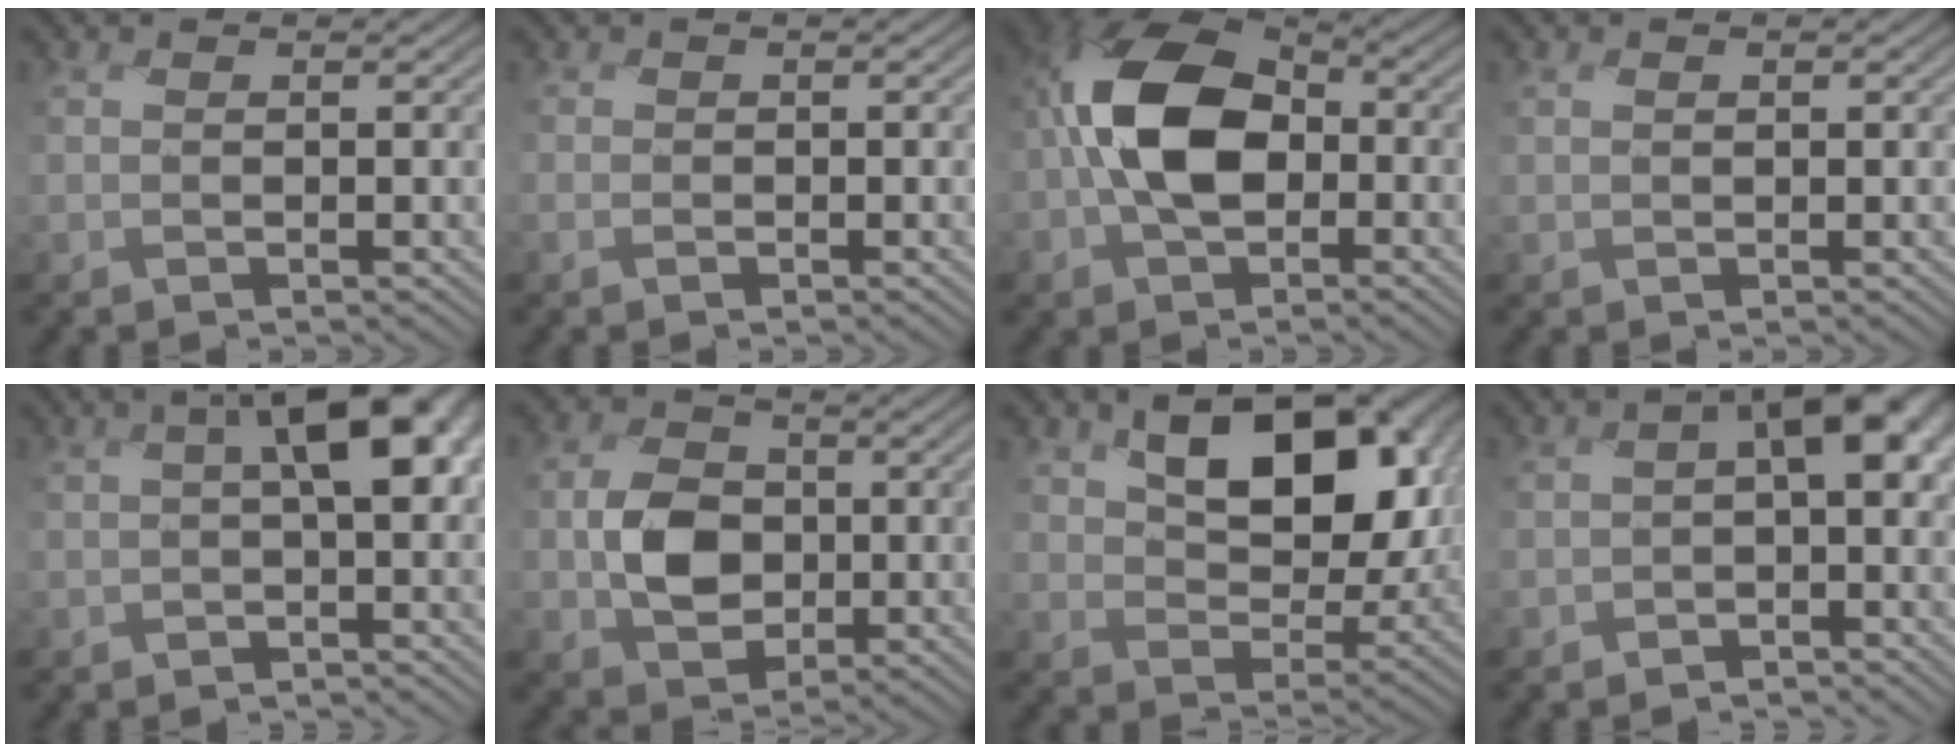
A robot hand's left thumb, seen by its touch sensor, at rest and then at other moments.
{"total": 0.6, "force": [-0.6, 0.2, -0.2], "torque": [0.009, -0.002, -0.011]}
{"total": 12.0, "force": [-1.6, 7.9, 8.8], "torque": [-0.192, 0.014, -0.052]}
{"total": 0.6, "force": [0.1, 0.4, 0.5], "torque": [-0.007, 0.000, 0.003]}
{"total": 6.6, "force": [0.3, 2.9, 6.0], "torque": [-0.095, 0.004, -0.002]}
{"total": 5.8, "force": [-1.1, 4.6, 3.3], "torque": [-0.064, 0.001, -0.030]}
{"total": 12.4, "force": [3.9, 7.9, 8.7], "torque": [-0.145, -0.007, 0.072]}
{"total": 7.3, "force": [-1.2, 4.5, 5.6], "torque": [-0.093, -0.011, -0.030]}